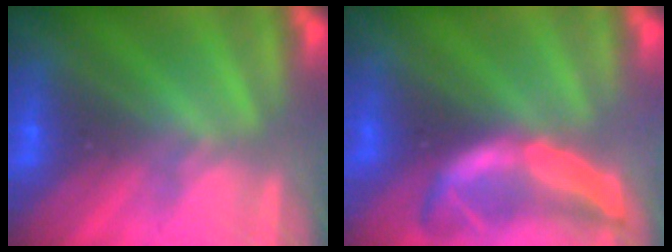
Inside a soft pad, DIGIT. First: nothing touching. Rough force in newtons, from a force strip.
{"total": 1.9}